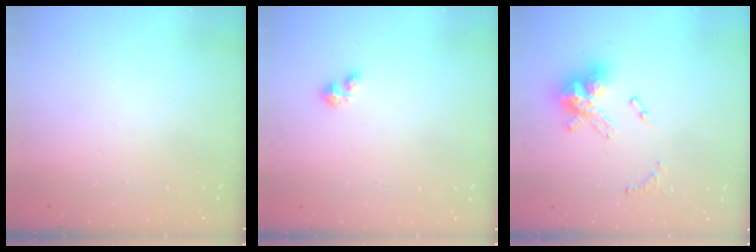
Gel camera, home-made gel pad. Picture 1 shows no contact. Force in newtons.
{"total": 2.9, "press": 2.9, "slide": 0.5}
{"total": 13.4, "press": 13.4, "slide": 1.3}